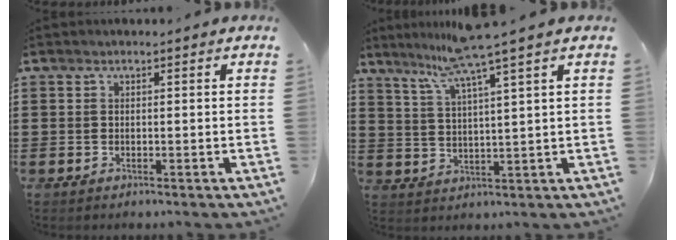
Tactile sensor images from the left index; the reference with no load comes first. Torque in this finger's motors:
{"motor_torque": [1.59, -0.55, 0.50, 0.10]}